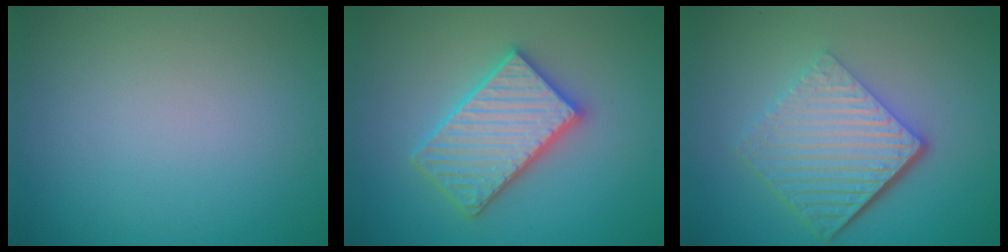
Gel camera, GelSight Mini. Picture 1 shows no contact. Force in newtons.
{"total": 5.5, "press": 5.5, "slide": 0.9}
{"total": 7.0, "press": 4.5, "slide": 5.3}